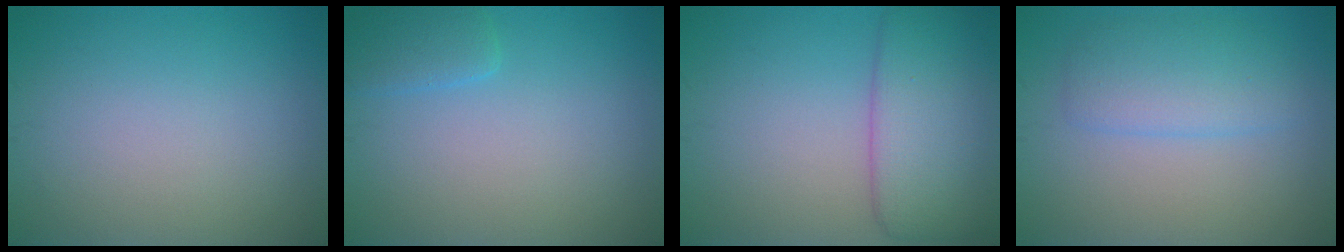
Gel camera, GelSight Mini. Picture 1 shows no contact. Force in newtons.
{"total": 1.9, "press": 1.8, "slide": 0.3}
{"total": 6.3, "press": 6.3, "slide": 0.6}
{"total": 3.5, "press": 3.5, "slide": 0.1}